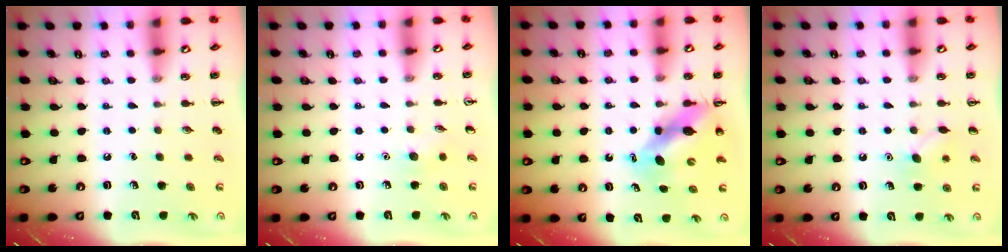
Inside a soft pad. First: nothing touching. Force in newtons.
{"total": 4.7, "press": 4.5, "slide": 1.4}
{"total": 10.0, "press": 9.6, "slide": 2.7}
{"total": 6.5, "press": 6.3, "slide": 1.7}